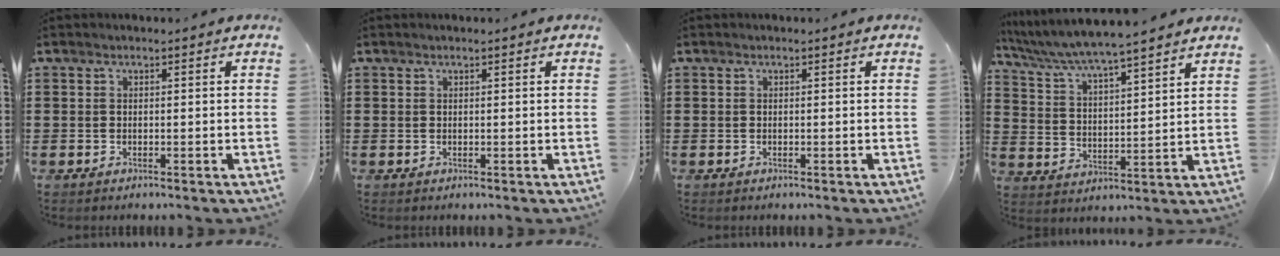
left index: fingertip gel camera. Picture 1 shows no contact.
{"total": 0.0}
{"total": 0.0}
{"total": 5.3, "force": [5.0, -0.6, 1.7], "torque": [-0.056, -0.033, 0.080]}